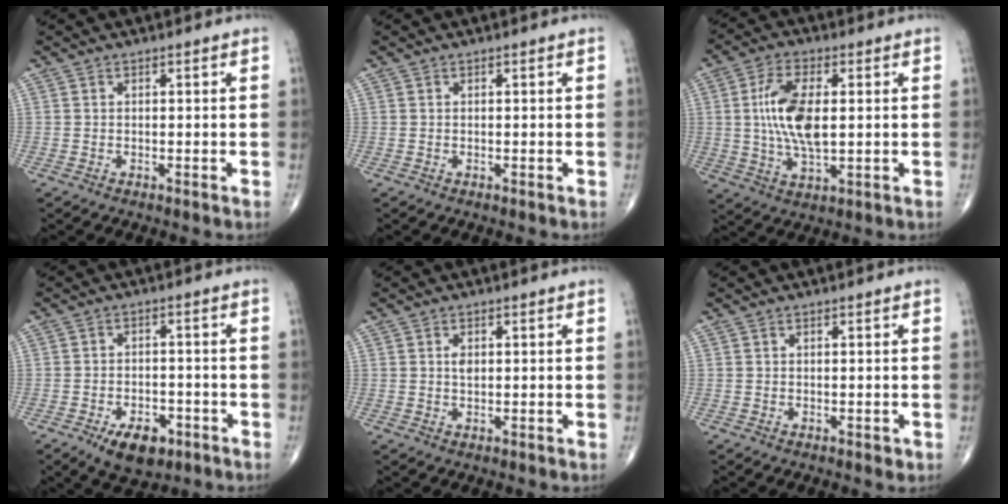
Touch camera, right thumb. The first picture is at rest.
{"total": 0.0}
{"total": 11.7, "force": [1.1, 5.3, 10.4], "torque": [-0.206, -0.005, 0.021]}
{"total": 8.1, "force": [-4.4, 4.4, 5.2], "torque": [-0.067, 0.016, -0.064]}
{"total": 1.7, "force": [0.3, 1.0, 1.3], "torque": [-0.022, -0.001, 0.006]}
{"total": 1.0, "force": [-0.1, 0.6, 0.8], "torque": [-0.006, 0.000, 0.001]}